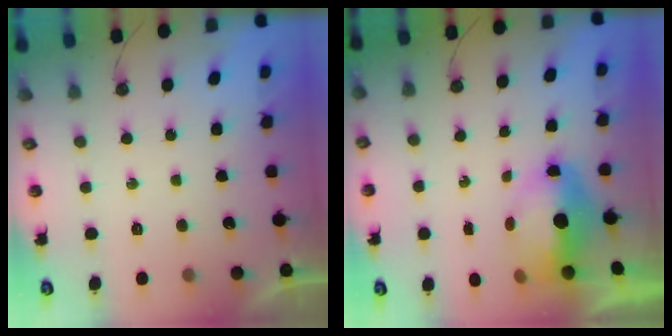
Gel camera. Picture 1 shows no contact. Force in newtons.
{"total": 8.0, "press": 7.8, "slide": 1.5}